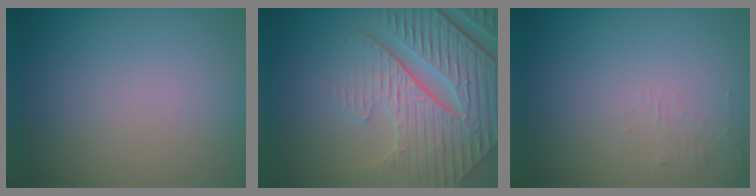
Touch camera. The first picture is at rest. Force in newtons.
{"total": 8.9, "press": 6.1, "slide": 6.5}
{"total": 0.9, "press": 0.9, "slide": 0.1}